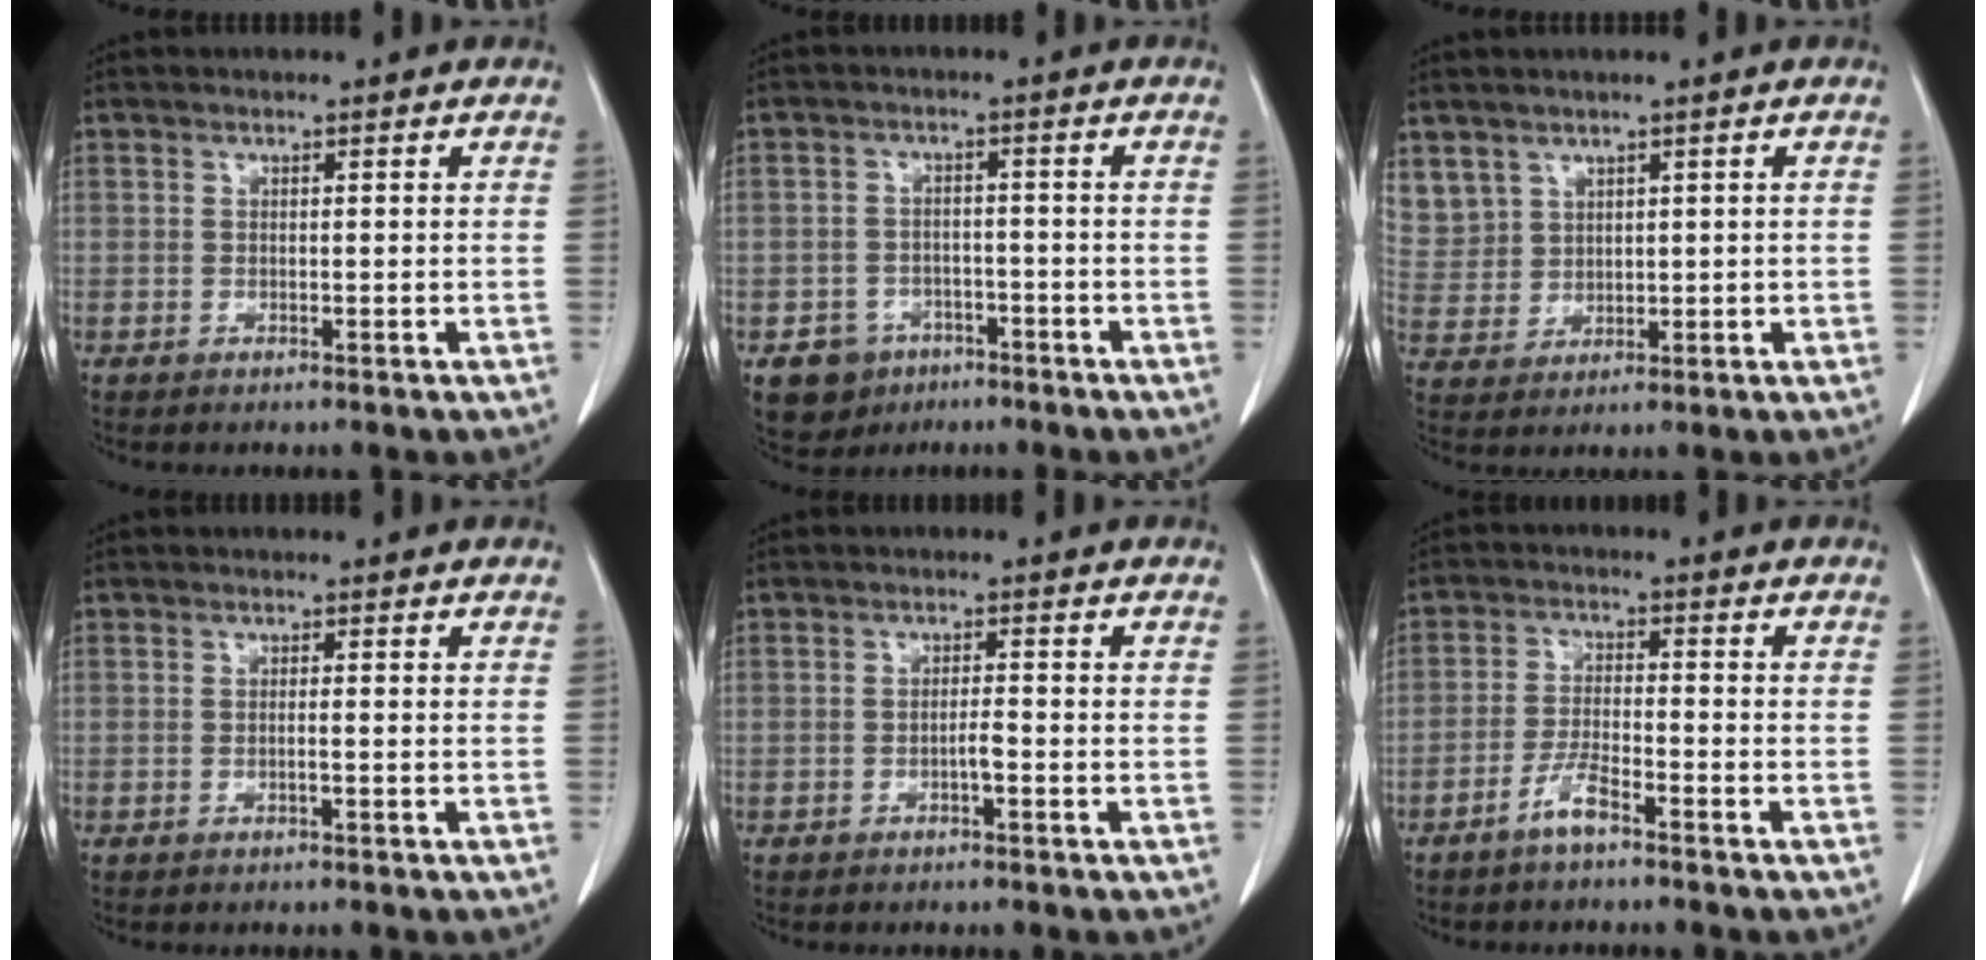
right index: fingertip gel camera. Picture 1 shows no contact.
{"total": 5.4, "force": [-3.0, 4.4, 1.0], "torque": [-0.015, 0.009, -0.037]}
{"total": 9.2, "force": [5.2, 6.9, 3.3], "torque": [-0.112, 0.022, 0.132]}
{"total": 0.7, "force": [-0.2, -0.1, 0.7], "torque": [-0.013, 0.001, -0.004]}
{"total": 1.6, "force": [-0.7, 0.1, 1.4], "torque": [-0.025, 0.001, -0.013]}
{"total": 4.1, "force": [-2.9, 0.4, 2.9], "torque": [-0.059, -0.001, -0.057]}